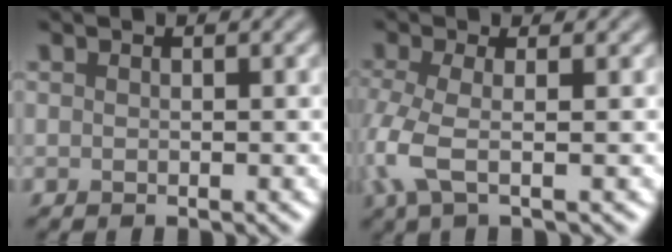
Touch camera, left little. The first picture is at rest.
{"total": 3.9, "force": [-1.1, 1.2, 3.6], "torque": [-0.093, -0.011, -0.029]}